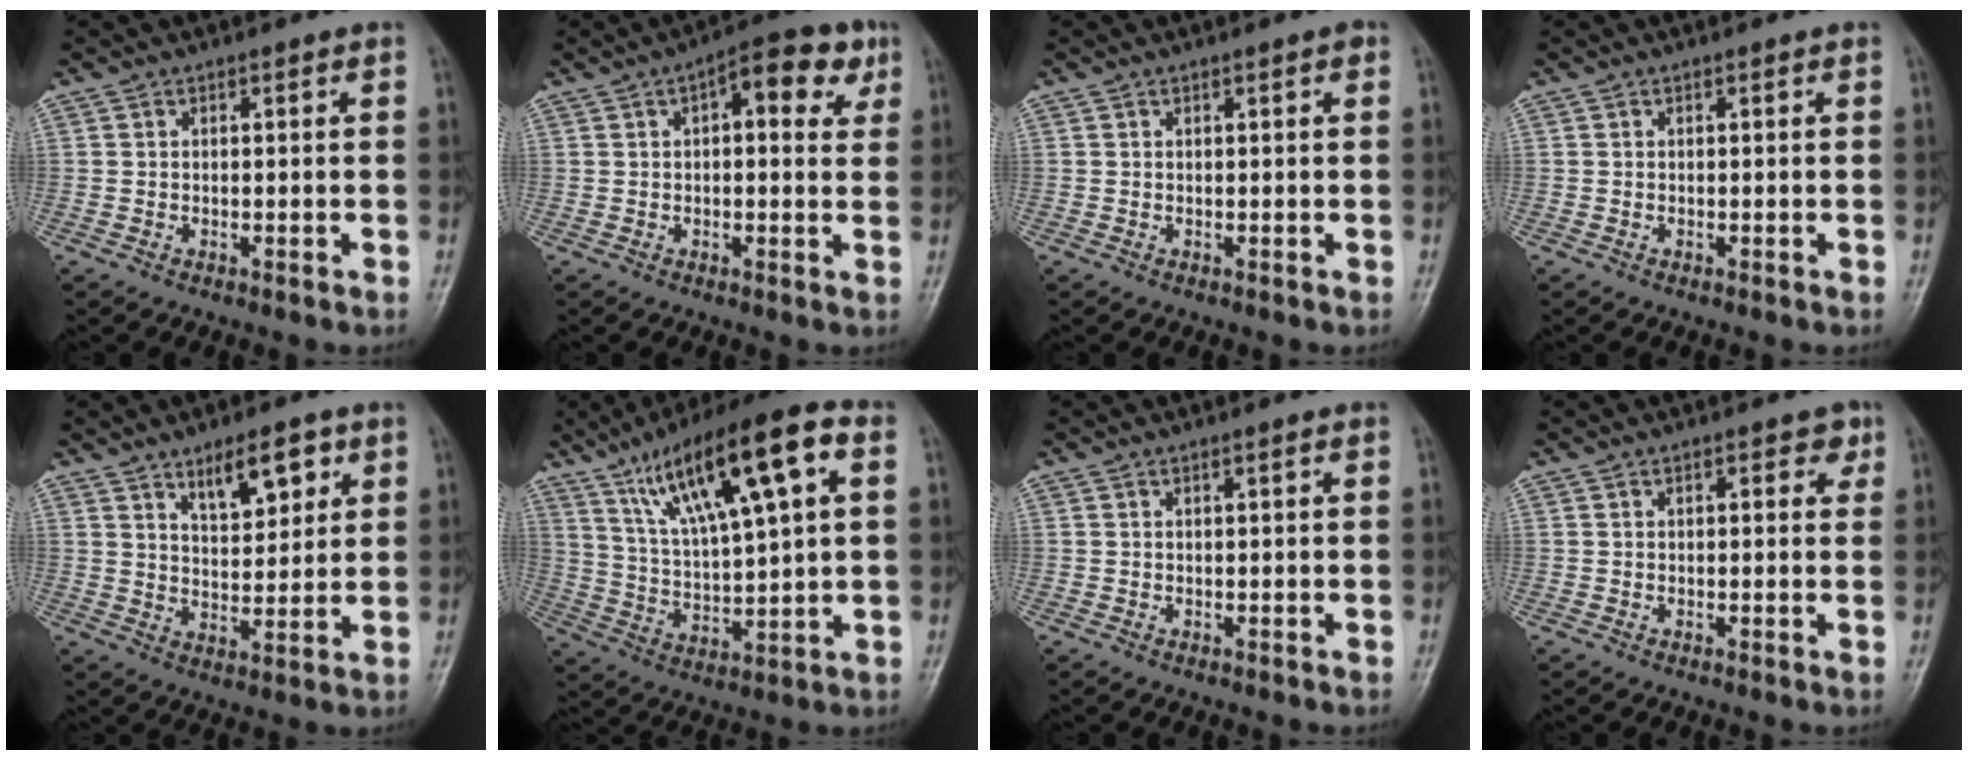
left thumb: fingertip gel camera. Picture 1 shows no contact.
{"total": 9.8, "force": [3.7, 4.4, 7.9], "torque": [-0.079, 0.010, 0.040]}
{"total": 0.8, "force": [0.2, 0.1, 0.7], "torque": [-0.014, 0.002, 0.003]}
{"total": 0.0}
{"total": 8.6, "force": [4.9, 3.5, 6.1], "torque": [-0.075, -0.031, 0.083]}
{"total": 20.2, "force": [8.8, 5.2, 17.5], "torque": [-0.283, 0.002, 0.155]}
{"total": 0.5, "force": [0.2, -0.1, 0.5], "torque": [-0.010, 0.001, 0.005]}
{"total": 2.8, "force": [1.3, 1.5, 2.0], "torque": [-0.012, -0.001, 0.012]}